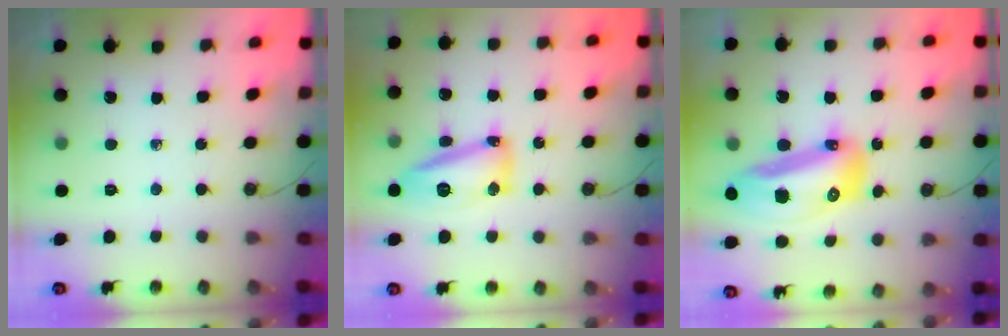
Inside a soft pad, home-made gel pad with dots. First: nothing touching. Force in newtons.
{"total": 14.4, "press": 14.4, "slide": 0.8}
{"total": 18.9, "press": 18.8, "slide": 2.3}